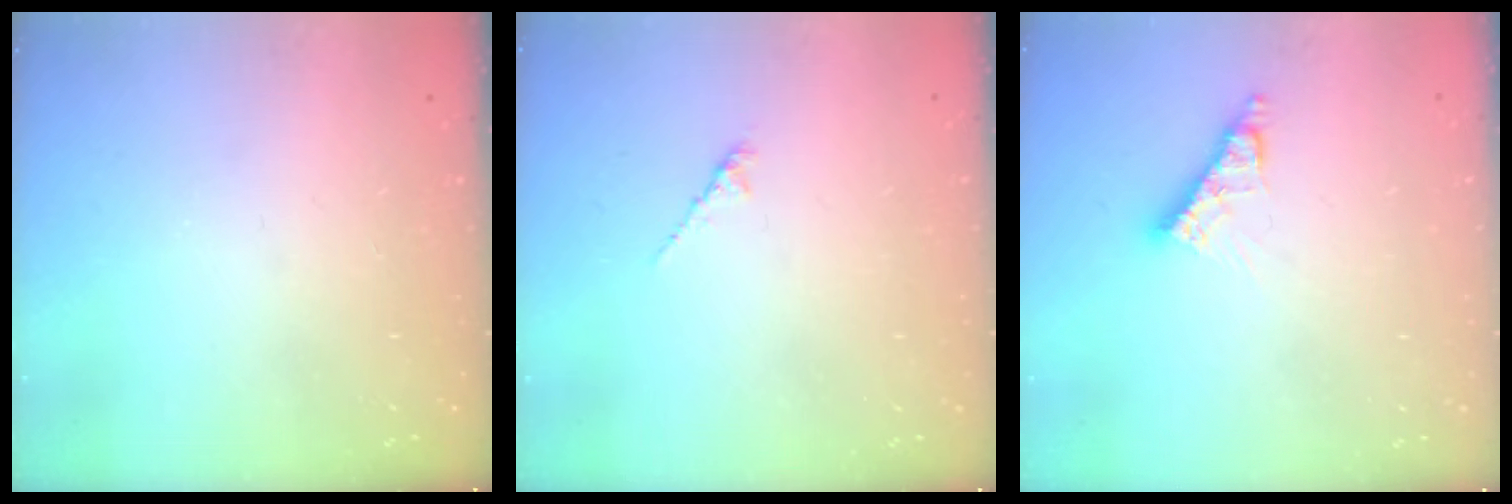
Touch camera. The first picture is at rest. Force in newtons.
{"total": 2.0, "press": 2.0, "slide": 0.6}
{"total": 7.5, "press": 7.5, "slide": 0.5}